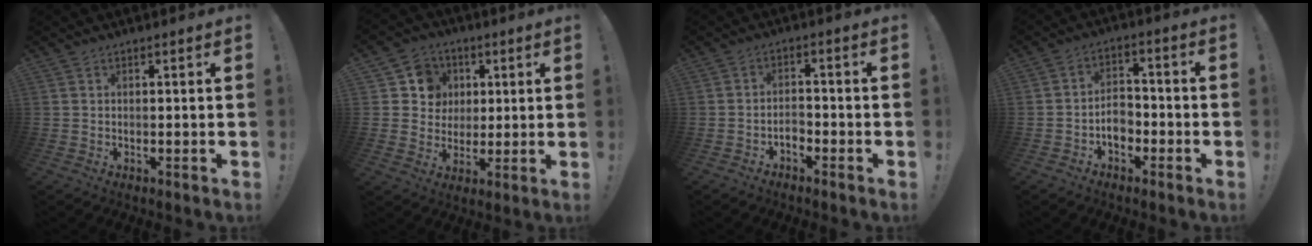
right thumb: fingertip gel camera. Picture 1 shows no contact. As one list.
[{"total": 9.3, "force": [2.2, 8.8, 2.0], "torque": [-0.024, -0.009, 0.049]}, {"total": 3.4, "force": [-2.1, 1.8, 2.0], "torque": [-0.032, 0.002, -0.037]}, {"total": 6.8, "force": [-2.5, 4.9, 4.1], "torque": [-0.061, 0.009, -0.043]}]